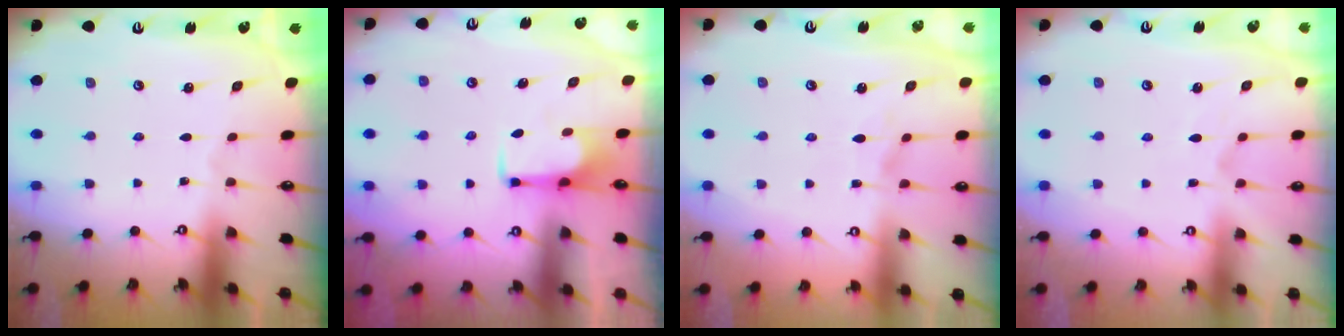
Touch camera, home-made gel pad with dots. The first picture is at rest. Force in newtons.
{"total": 2.0, "press": 1.9, "slide": 0.4}
{"total": 2.6, "press": 2.3, "slide": 1.0}
{"total": 3.0, "press": 2.8, "slide": 1.2}